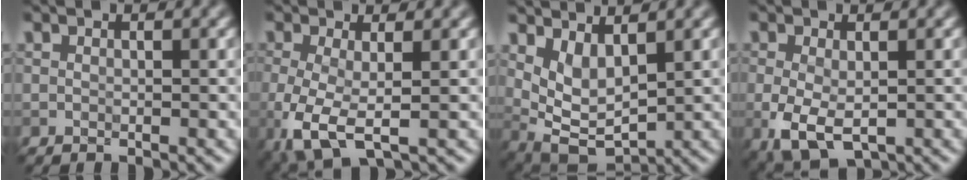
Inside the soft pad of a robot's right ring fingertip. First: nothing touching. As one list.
[{"total": 5.0, "force": [-1.2, 2.0, 4.4], "torque": [-0.115, -0.015, -0.024]}, {"total": 3.9, "force": [1.7, 2.0, 2.9], "torque": [-0.066, -0.012, 0.040]}, {"total": 4.8, "force": [-1.3, 2.7, 3.8], "torque": [-0.090, -0.015, -0.020]}]